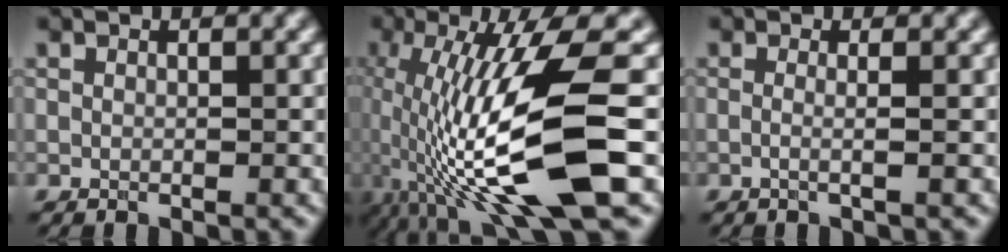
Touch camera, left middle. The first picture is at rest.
{"total": 12.4, "force": [-2.9, 2.3, 11.9], "torque": [-0.217, -0.002, -0.047]}
{"total": 2.2, "force": [0.2, 1.0, 1.9], "torque": [-0.011, -0.004, -0.025]}